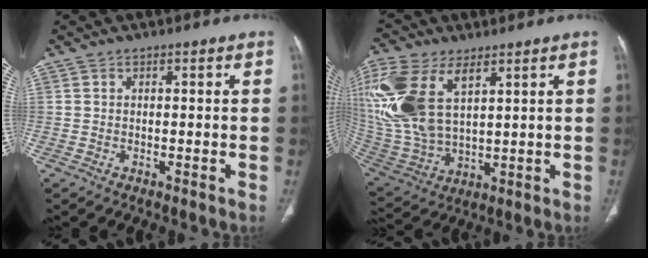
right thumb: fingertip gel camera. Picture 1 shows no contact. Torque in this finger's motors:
{"motor_torque": [0.74, 4.27, 1.39, 1.38, 0.26]}